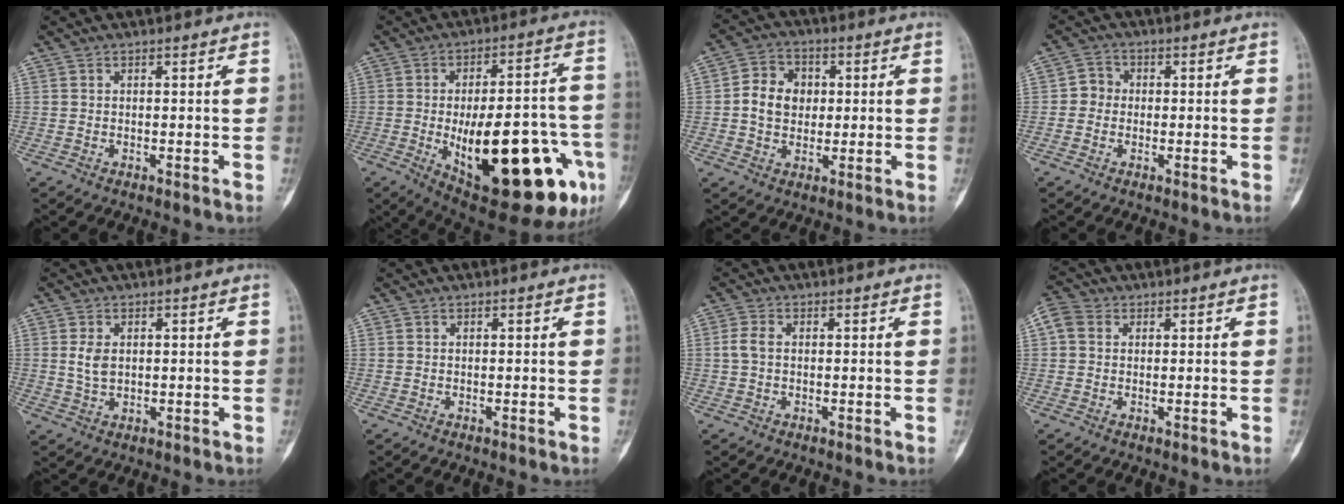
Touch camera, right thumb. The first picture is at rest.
{"total": 30.5, "force": [-9.0, 11.4, 26.8], "torque": [-0.325, 0.010, -0.102]}
{"total": 8.5, "force": [0.6, 7.0, 4.8], "torque": [-0.053, 0.009, 0.005]}
{"total": 3.0, "force": [-0.4, 2.8, 1.1], "torque": [0.001, 0.009, -0.016]}
{"total": 3.7, "force": [0.6, 2.6, 2.6], "torque": [-0.042, -0.001, 0.016]}
{"total": 0.0}
{"total": 2.6, "force": [0.0, 1.6, 2.0], "torque": [-0.049, 0.005, -0.003]}
{"total": 4.1, "force": [1.0, 3.3, 2.0], "torque": [-0.042, 0.014, 0.015]}